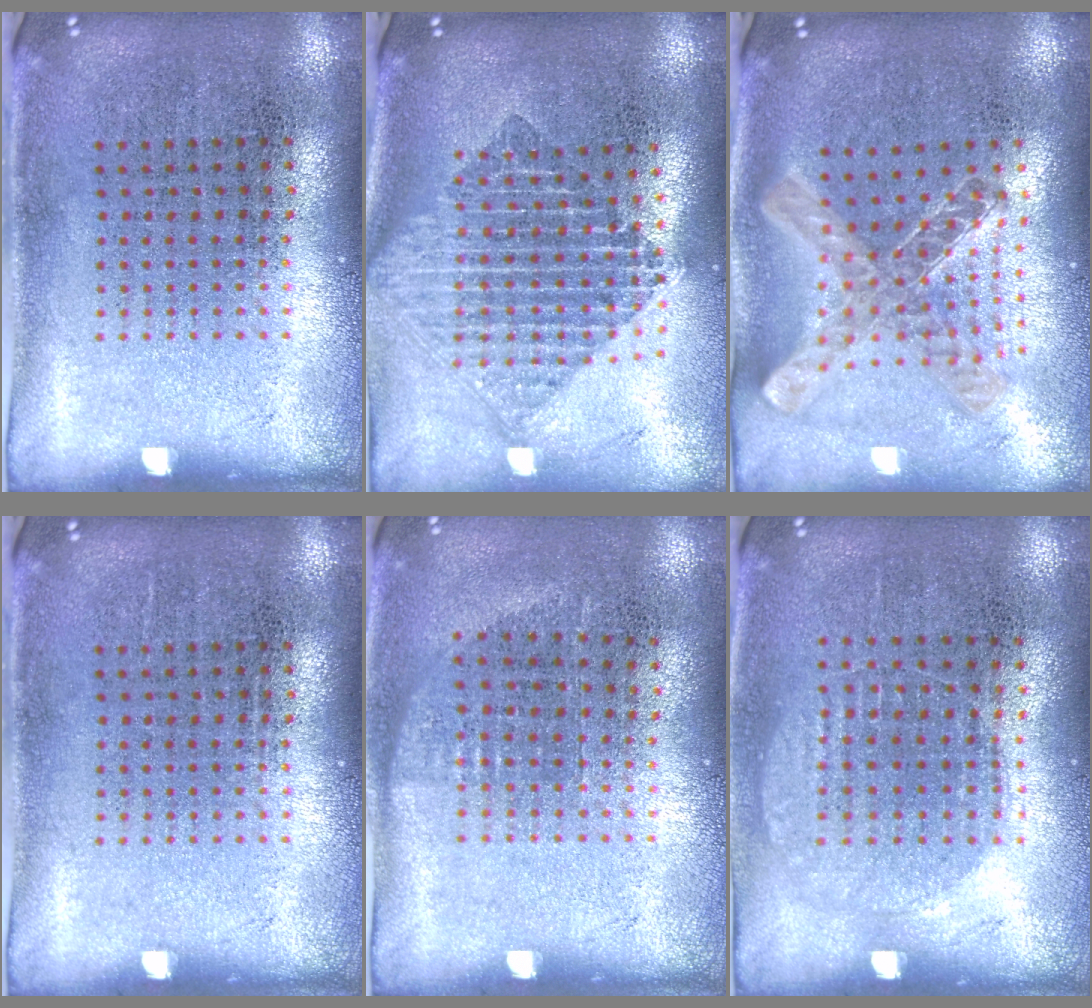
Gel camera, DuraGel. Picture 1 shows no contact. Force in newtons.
{"total": 2.2, "press": 1.6, "slide": 1.4}
{"total": 1.2, "press": 1.1, "slide": 0.5}
{"total": 0.0}
{"total": 0.6, "press": 0.6, "slide": 0.3}
{"total": 0.7, "press": 0.6, "slide": 0.2}